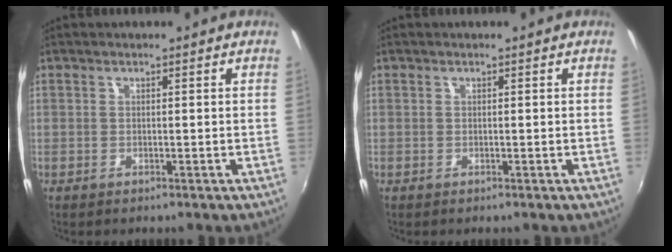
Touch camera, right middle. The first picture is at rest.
{"total": 0.0}